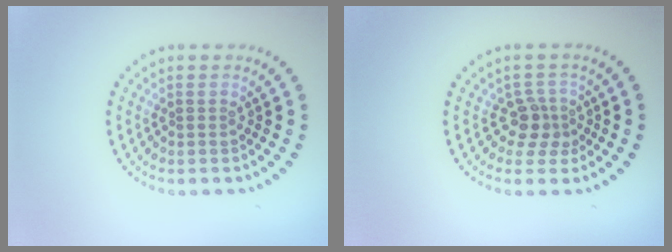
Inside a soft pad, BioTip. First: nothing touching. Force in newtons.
{"total": 2.4, "press": 1.9, "slide": 1.5}